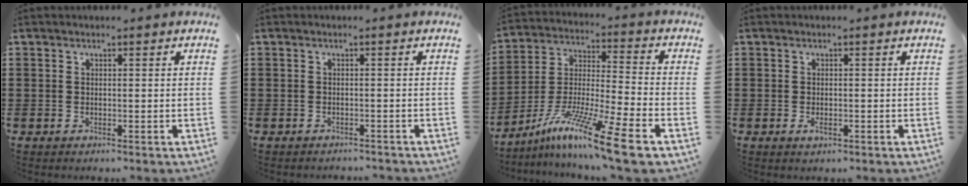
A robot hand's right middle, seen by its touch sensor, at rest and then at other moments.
{"total": 0.8, "force": [-0.8, 0.0, 0.1], "torque": [-0.004, -0.001, -0.016]}
{"total": 13.2, "force": [-9.7, -0.2, 9.0], "torque": [-0.170, 0.006, -0.185]}
{"total": 1.1, "force": [-0.3, 0.4, 0.9], "torque": [-0.018, -0.004, -0.005]}